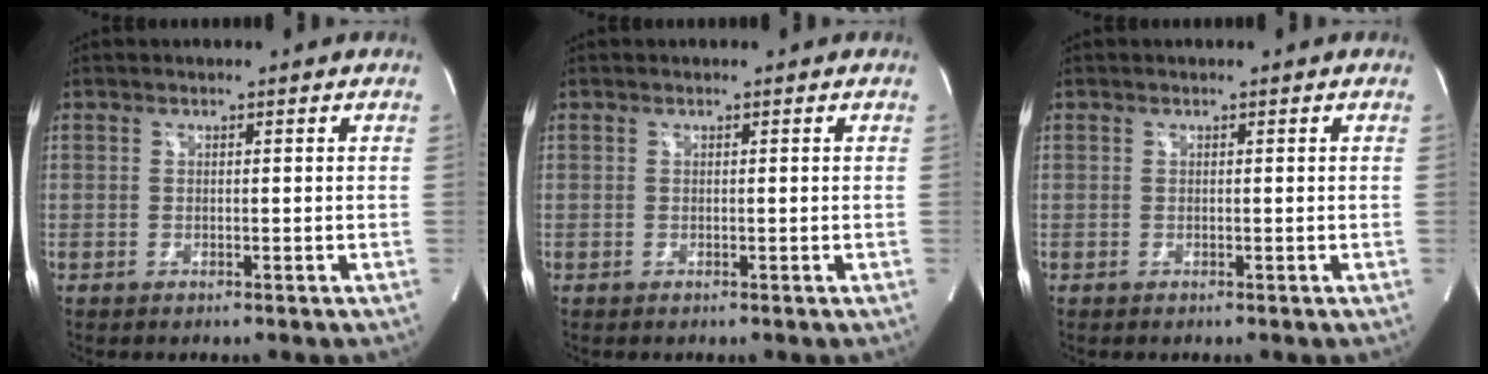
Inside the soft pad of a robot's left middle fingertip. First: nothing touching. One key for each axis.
{"total": 0.0}
{"total": 0.0}